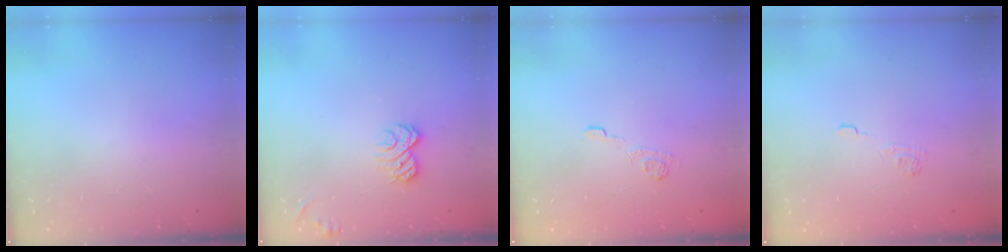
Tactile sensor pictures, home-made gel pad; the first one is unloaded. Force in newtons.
{"total": 6.6, "press": 6.6, "slide": 0.9}
{"total": 8.5, "press": 8.4, "slide": 1.5}
{"total": 2.3, "press": 1.8, "slide": 1.3}